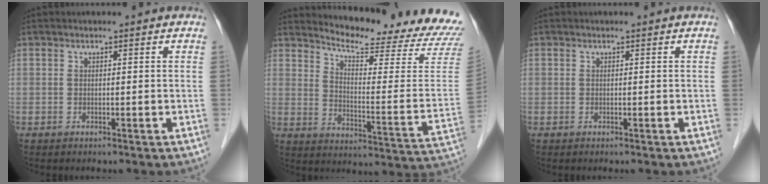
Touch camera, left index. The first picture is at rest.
{"total": 20.5, "force": [19.7, 0.5, 5.9], "torque": [-0.095, -0.123, 0.239]}
{"total": 0.0}